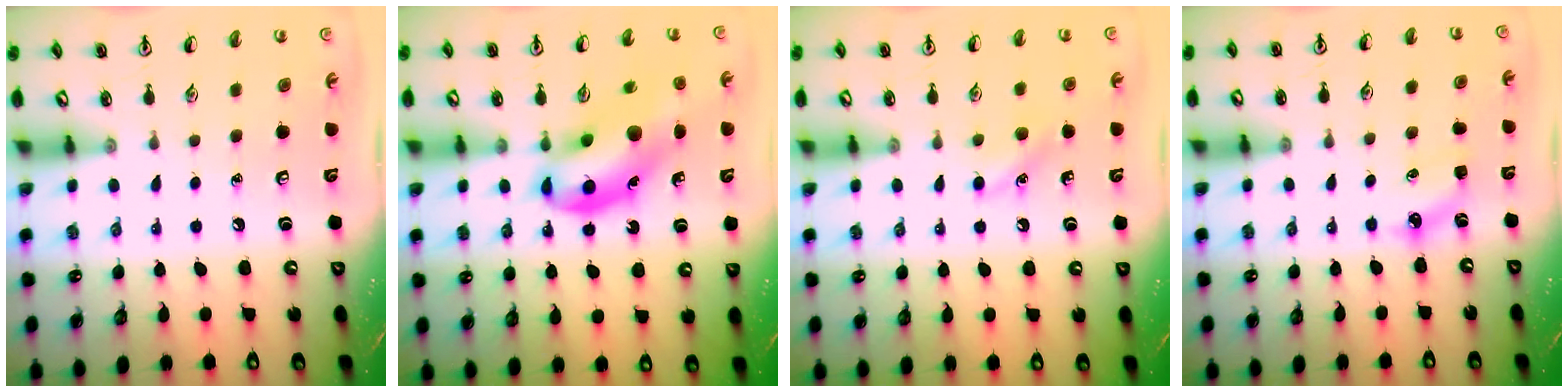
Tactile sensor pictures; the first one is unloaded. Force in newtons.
{"total": 13.4, "press": 12.8, "slide": 3.9}
{"total": 6.5, "press": 6.2, "slide": 1.8}
{"total": 4.6, "press": 4.4, "slide": 1.4}